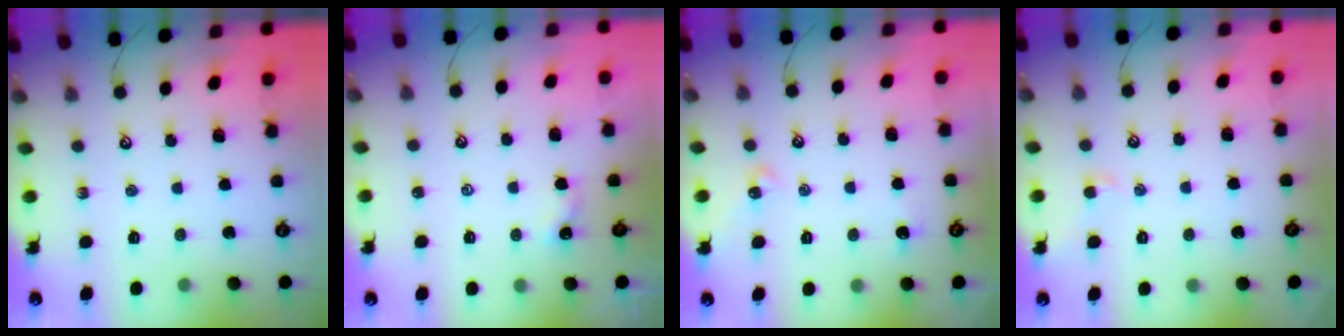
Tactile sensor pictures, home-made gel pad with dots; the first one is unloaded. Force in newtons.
{"total": 0.7, "press": 0.7, "slide": 0.2}
{"total": 0.8, "press": 0.6, "slide": 0.4}
{"total": 0.6, "press": 0.1, "slide": 0.5}